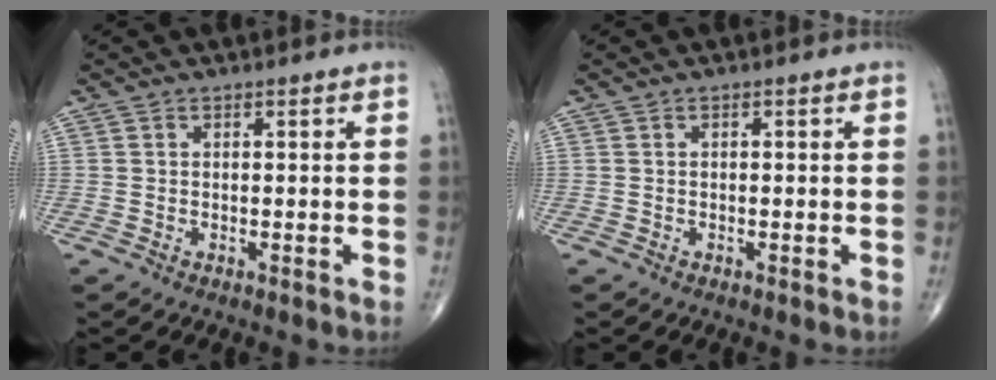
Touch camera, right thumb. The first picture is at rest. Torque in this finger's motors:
{"motor_torque": [-0.23, 0.00, 0.05, 0.06, 0.02]}